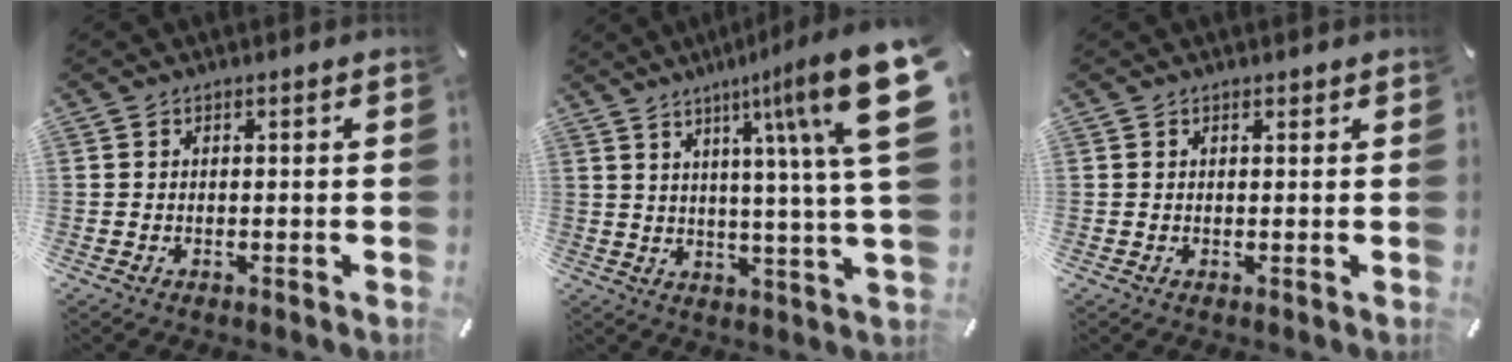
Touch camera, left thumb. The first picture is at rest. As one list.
[{"total": 20.5, "force": [7.8, 2.5, 18.8], "torque": [-0.271, -0.044, 0.106]}, {"total": 0.5, "force": [0.3, 0.3, 0.3], "torque": [-0.007, 0.002, 0.006]}]